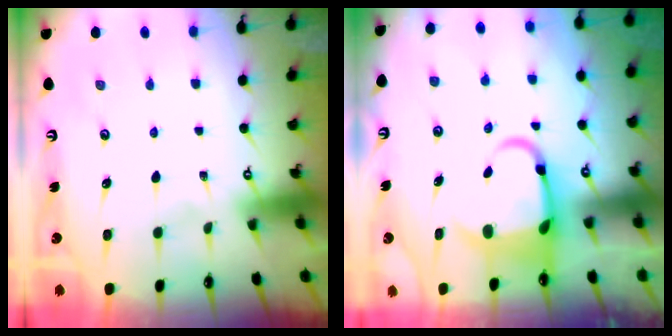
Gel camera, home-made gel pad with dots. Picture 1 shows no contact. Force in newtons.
{"total": 6.7, "press": 6.5, "slide": 1.6}